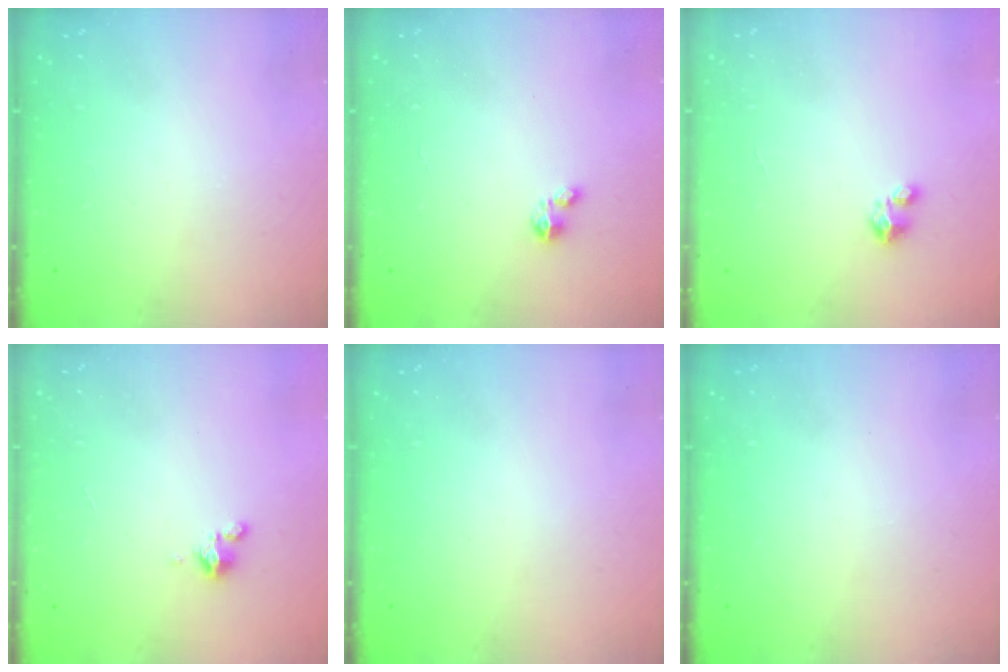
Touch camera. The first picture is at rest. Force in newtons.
{"total": 2.0, "press": 2.0, "slide": 0.1}
{"total": 1.7, "press": 1.7, "slide": 0.1}
{"total": 1.8, "press": 1.7, "slide": 0.4}
{"total": 0.0}
{"total": 0.0}